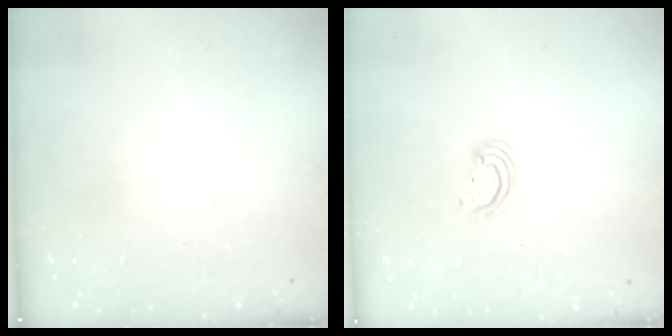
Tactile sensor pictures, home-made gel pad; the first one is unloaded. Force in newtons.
{"total": 2.2, "press": 2.2, "slide": 0.1}